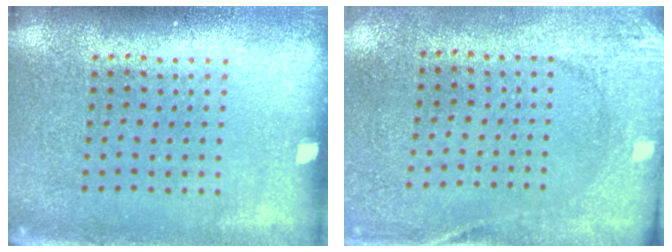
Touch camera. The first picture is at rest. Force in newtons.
{"total": 2.7, "press": 2.1, "slide": 1.7}